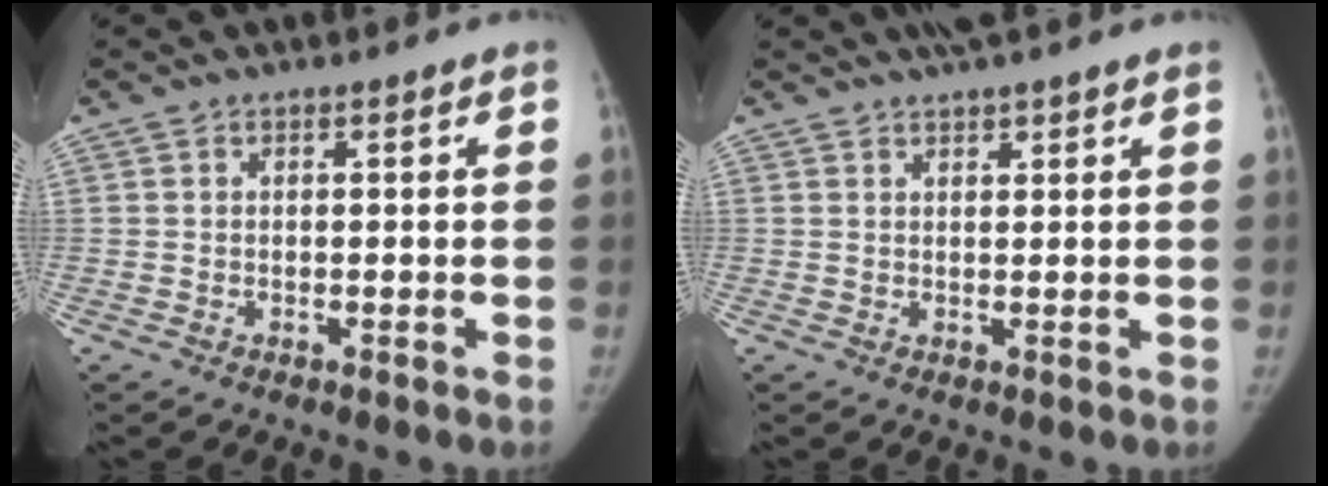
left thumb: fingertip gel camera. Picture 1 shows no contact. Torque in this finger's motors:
{"motor_torque": [-0.09, 0.14, 0.55, -0.34, 0.00]}